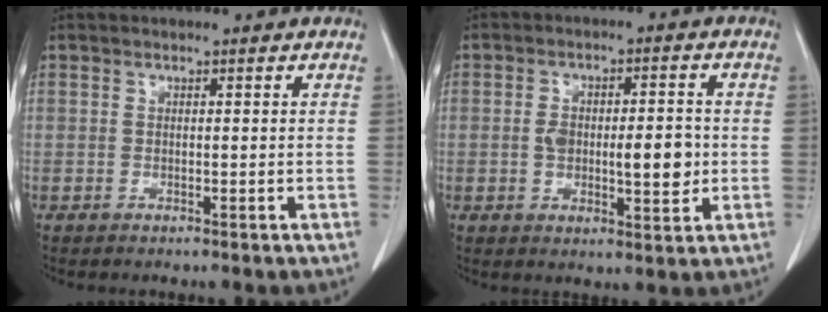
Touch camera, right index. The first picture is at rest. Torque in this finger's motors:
{"motor_torque": [0.24, 0.00, 0.19, 0.07]}